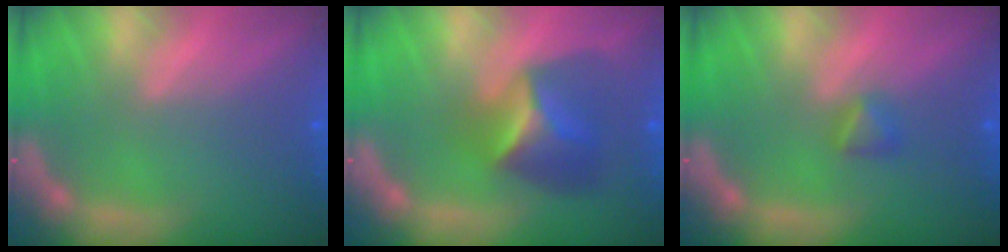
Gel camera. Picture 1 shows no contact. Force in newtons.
{"total": 5.4}
{"total": 1.4}